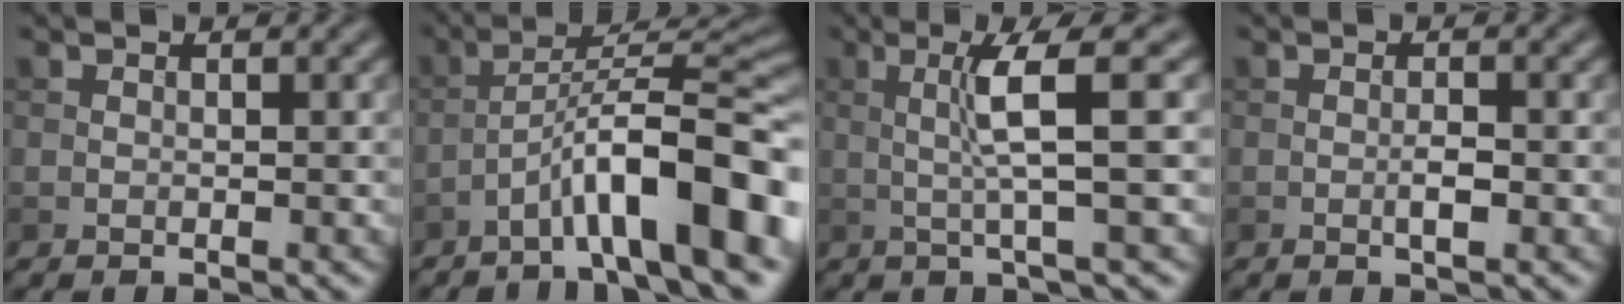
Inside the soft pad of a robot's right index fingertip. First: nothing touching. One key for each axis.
{"total": 11.0, "fx": -5.1, "fy": 2.3, "fz": 9.5, "tx": -0.140, "ty": 0.026, "tz": -0.082}
{"total": 4.8, "fx": 0.6, "fy": 0.3, "fz": 4.7, "tx": -0.086, "ty": 0.007, "tz": 0.011}
{"total": 1.4, "fx": -0.4, "fy": 0.3, "fz": 1.3, "tx": -0.024, "ty": 0.000, "tz": -0.008}